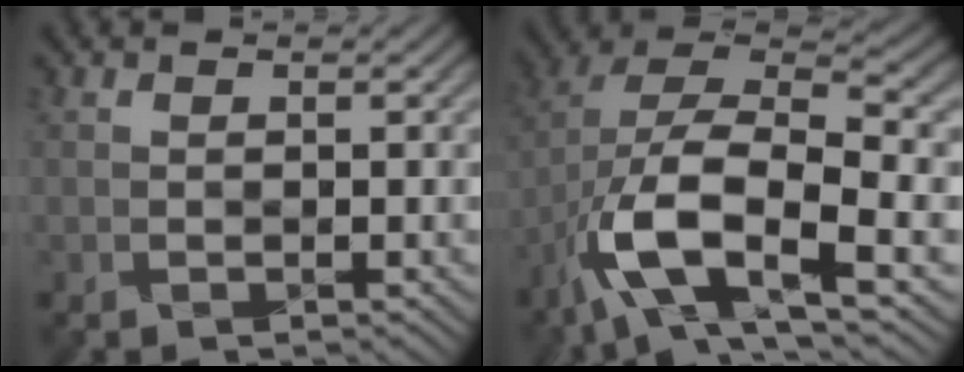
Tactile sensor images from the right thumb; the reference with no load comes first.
{"total": 13.4, "force": [-6.0, 4.9, 10.9], "torque": [-0.221, -0.006, -0.119]}